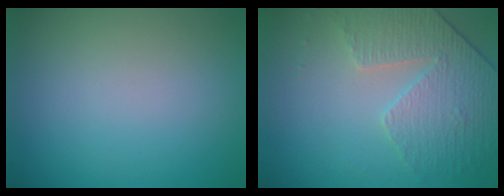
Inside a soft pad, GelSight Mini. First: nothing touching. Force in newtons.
{"total": 4.3, "press": 3.4, "slide": 2.6}